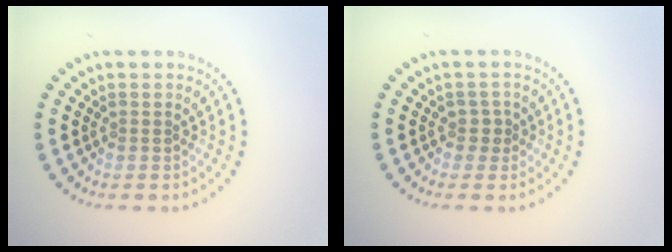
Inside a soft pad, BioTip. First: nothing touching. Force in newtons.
{"total": 1.1, "press": 0.8, "slide": 0.7}